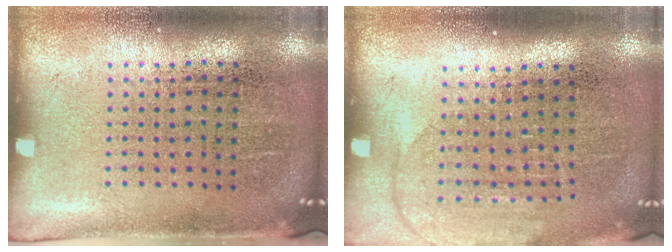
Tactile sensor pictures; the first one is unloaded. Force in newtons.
{"total": 1.3, "press": 1.1, "slide": 0.8}